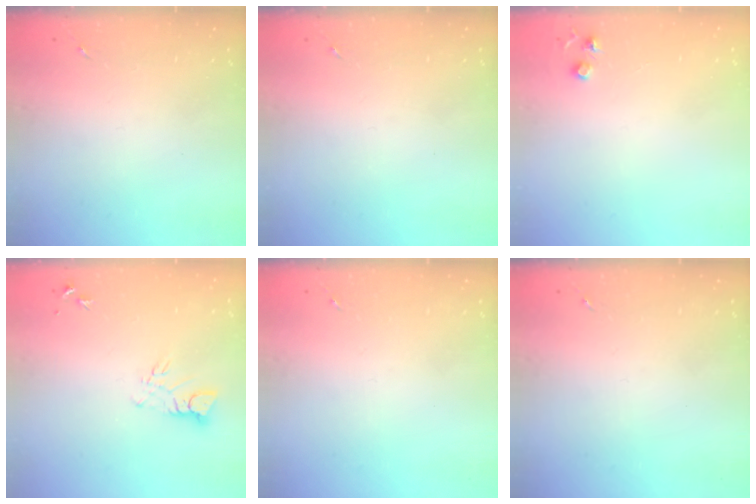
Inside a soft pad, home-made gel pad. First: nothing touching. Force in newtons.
{"total": 0.0}
{"total": 4.2, "press": 4.1, "slide": 0.7}
{"total": 4.8, "press": 4.8, "slide": 0.5}
{"total": 0.0}
{"total": 0.0}